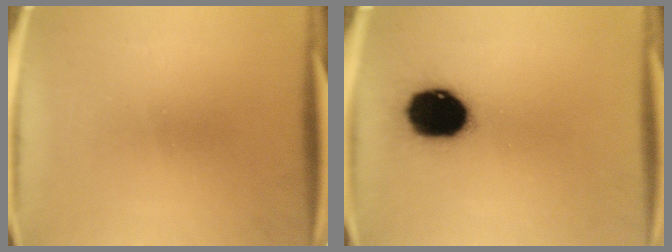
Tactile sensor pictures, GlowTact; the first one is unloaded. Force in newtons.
{"total": 17.2}